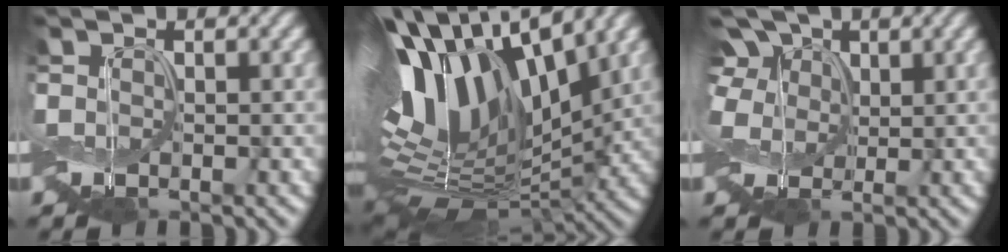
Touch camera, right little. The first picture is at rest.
{"total": 13.3, "force": [3.6, 6.7, 10.9], "torque": [-0.226, 0.022, 0.064]}
{"total": 4.6, "force": [1.5, 3.5, 2.5], "torque": [-0.081, 0.024, 0.015]}